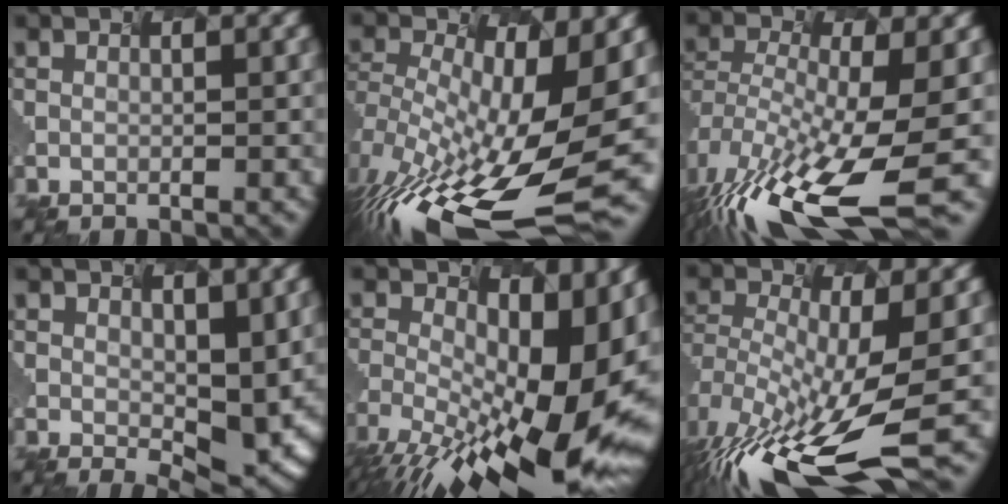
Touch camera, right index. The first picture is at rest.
{"total": 13.2, "force": [-5.2, 4.3, 11.4], "torque": [-0.264, -0.032, -0.053]}
{"total": 11.8, "force": [-6.5, 2.7, 9.4], "torque": [-0.233, -0.045, -0.064]}
{"total": 3.5, "force": [0.4, 0.8, 3.4], "torque": [-0.080, -0.022, 0.045]}
{"total": 16.2, "force": [-4.6, 6.0, 14.3], "torque": [-0.238, -0.037, -0.034]}
{"total": 11.1, "force": [-6.3, 2.3, 8.9], "torque": [-0.226, -0.047, -0.065]}